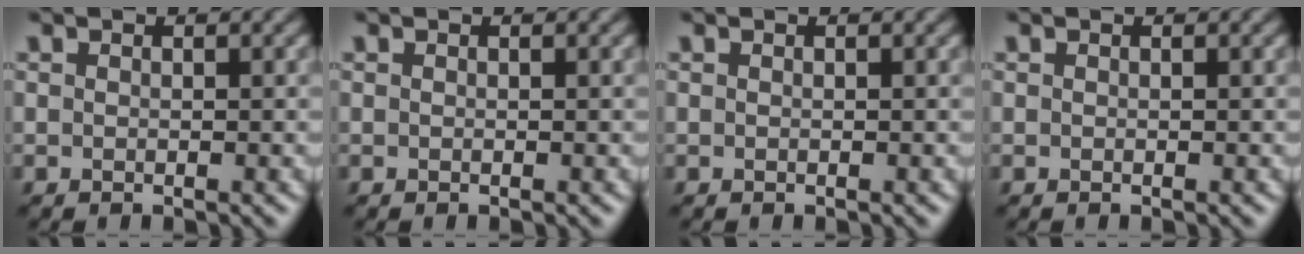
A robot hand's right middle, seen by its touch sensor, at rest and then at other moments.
{"total": 0.0}
{"total": 0.0}
{"total": 0.0}